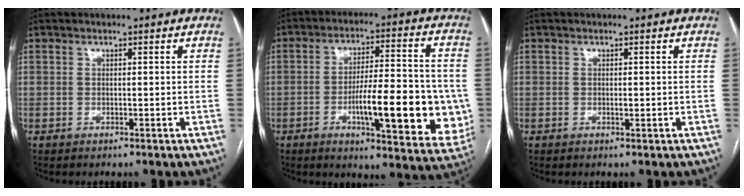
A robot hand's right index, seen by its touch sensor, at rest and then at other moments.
{"total": 18.2, "force": [-4.2, 4.1, 17.2], "torque": [-0.211, 0.008, -0.051]}
{"total": 0.6, "force": [0.0, 0.2, 0.5], "torque": [-0.009, -0.001, 0.000]}